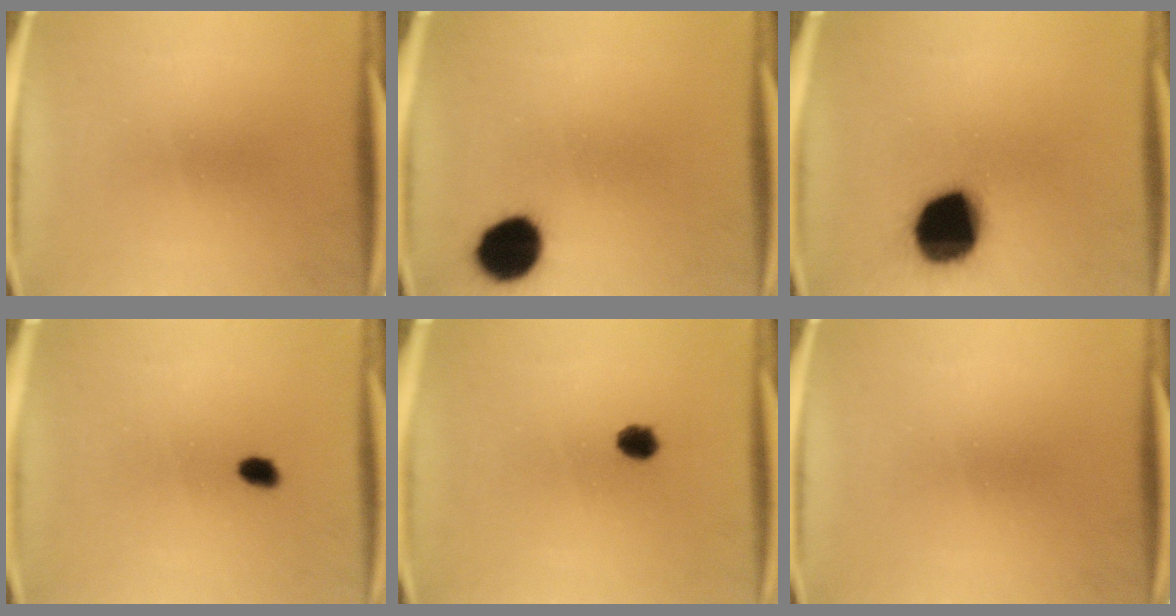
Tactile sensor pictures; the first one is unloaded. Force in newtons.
{"total": 10.7}
{"total": 19.1}
{"total": 1.8}
{"total": 2.9}
{"total": 0.0}